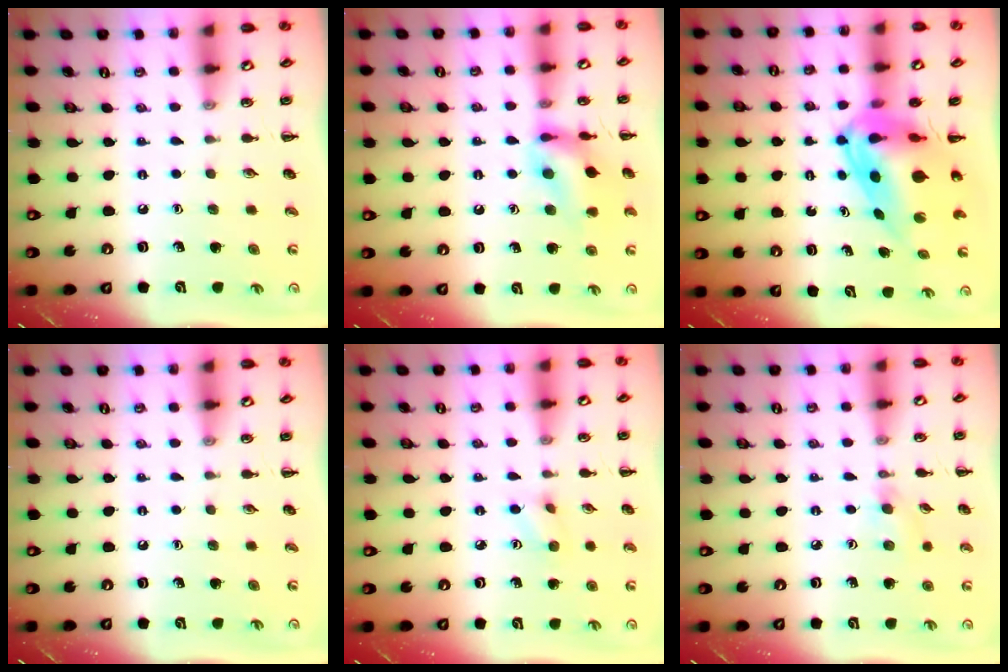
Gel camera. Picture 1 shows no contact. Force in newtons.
{"total": 13.5, "press": 13.5, "slide": 1.1}
{"total": 11.8, "press": 11.3, "slide": 3.5}
{"total": 0.0}
{"total": 3.5, "press": 3.4, "slide": 0.7}
{"total": 4.9, "press": 4.6, "slide": 1.8}